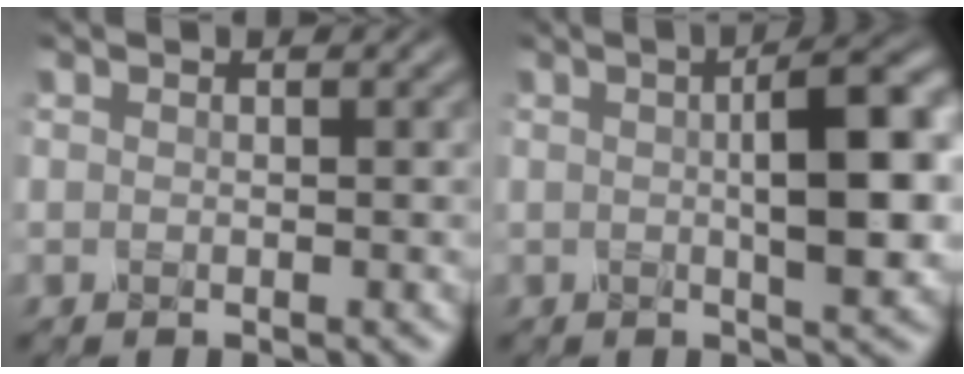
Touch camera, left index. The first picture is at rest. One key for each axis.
{"total": 8.2, "fx": 1.0, "fy": 2.0, "fz": 7.9, "tx": -0.097, "ty": 0.014, "tz": 0.012}